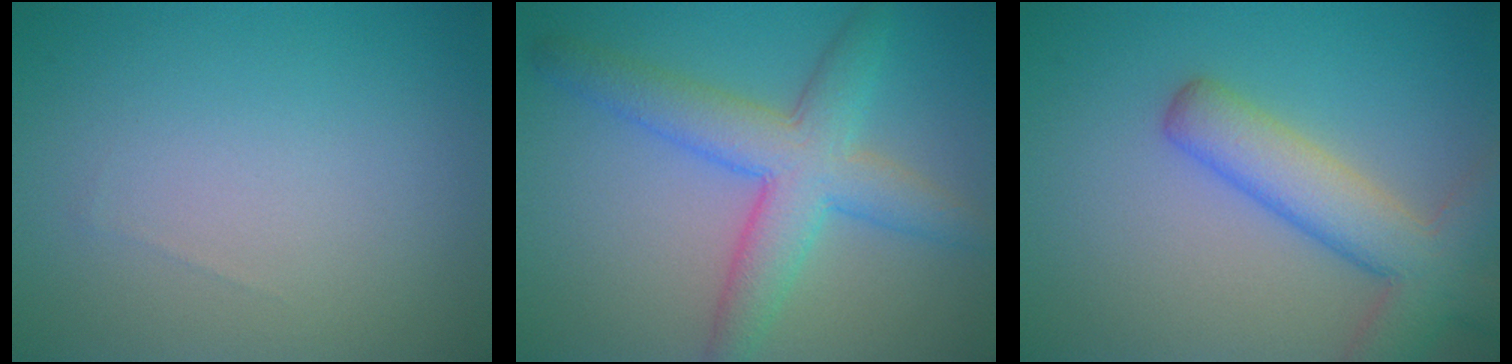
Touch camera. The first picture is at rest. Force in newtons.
{"total": 6.1, "press": 6.1, "slide": 0.2}
{"total": 6.1, "press": 6.1, "slide": 0.4}